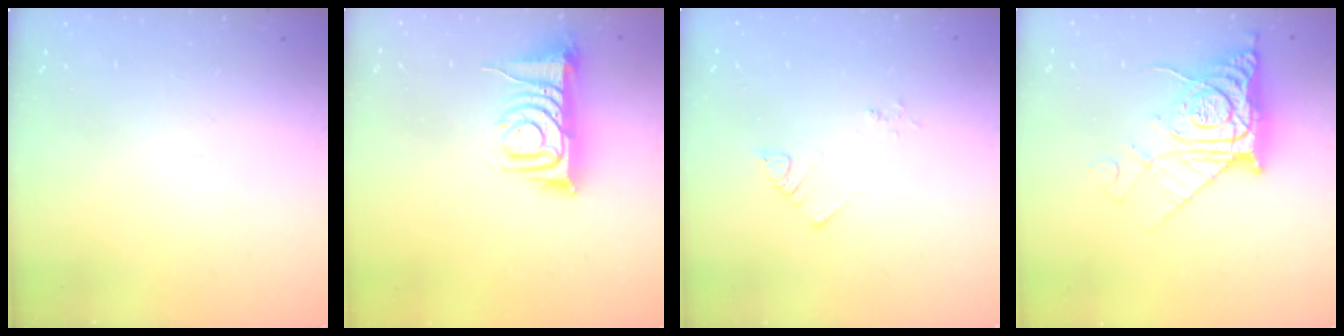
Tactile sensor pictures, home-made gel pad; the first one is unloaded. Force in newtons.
{"total": 9.4, "press": 9.4, "slide": 1.1}
{"total": 2.4, "press": 2.4, "slide": 0.4}
{"total": 11.9, "press": 11.9, "slide": 1.4}